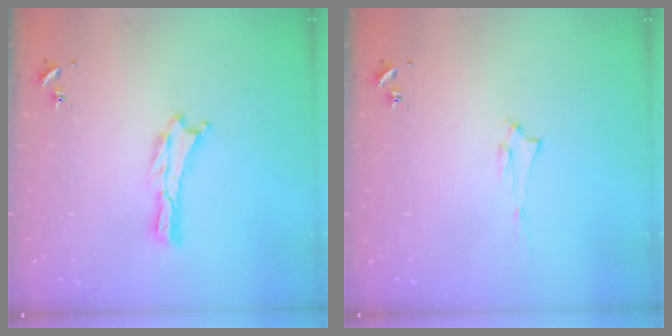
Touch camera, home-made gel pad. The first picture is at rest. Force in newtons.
{"total": 1.5, "press": 1.5, "slide": 0.2}